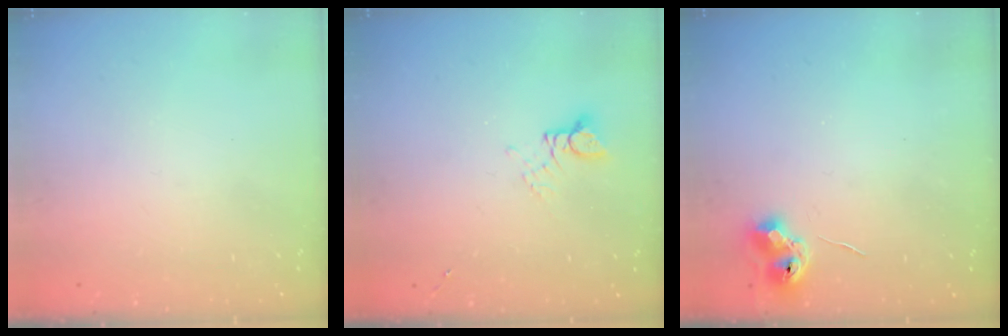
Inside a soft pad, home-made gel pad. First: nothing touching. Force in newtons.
{"total": 2.7, "press": 2.6, "slide": 0.2}
{"total": 7.0, "press": 7.0, "slide": 0.7}